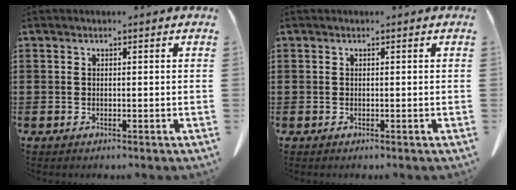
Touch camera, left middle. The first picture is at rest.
{"total": 0.0}